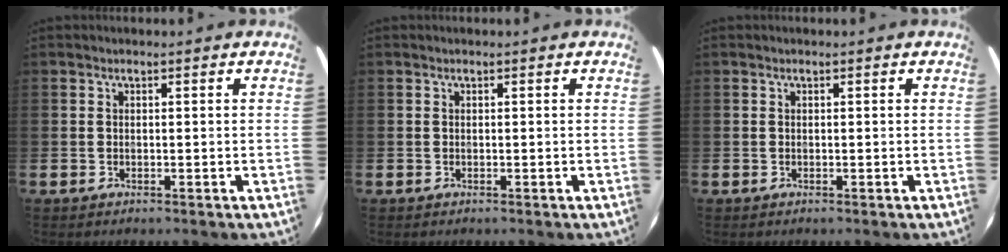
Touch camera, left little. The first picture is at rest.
{"total": 0.0}
{"total": 0.0}